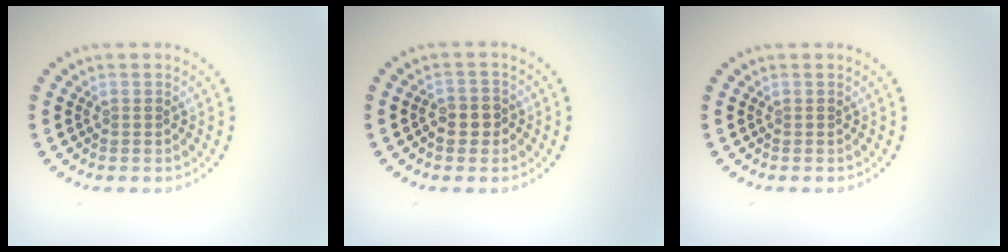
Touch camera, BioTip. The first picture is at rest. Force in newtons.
{"total": 1.6, "press": 1.5, "slide": 0.4}
{"total": 0.0}